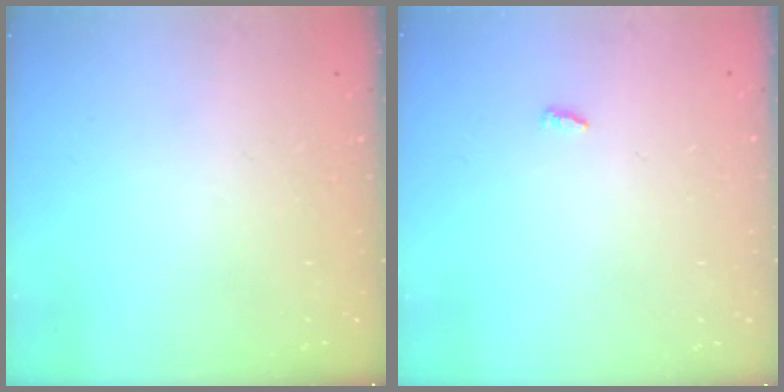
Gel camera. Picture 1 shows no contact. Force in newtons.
{"total": 2.7, "press": 2.7, "slide": 0.2}